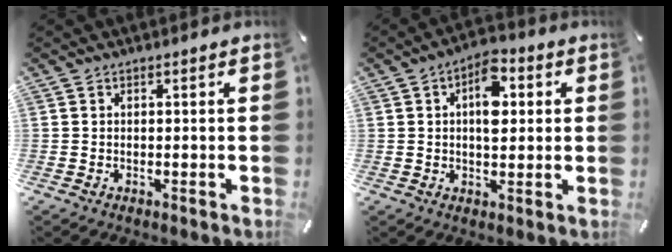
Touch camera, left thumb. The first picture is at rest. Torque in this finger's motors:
{"motor_torque": [0.41, -0.10, 0.32, 0.35, 0.08]}